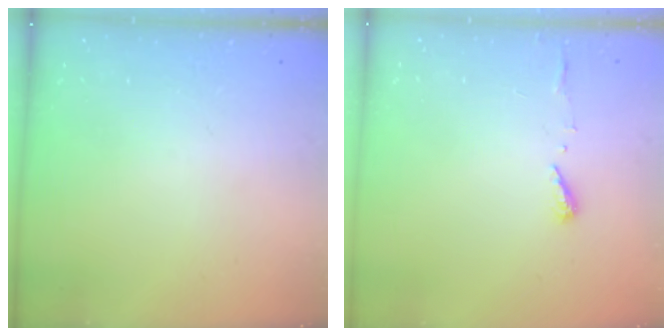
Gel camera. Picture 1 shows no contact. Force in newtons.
{"total": 6.3, "press": 6.3, "slide": 0.5}